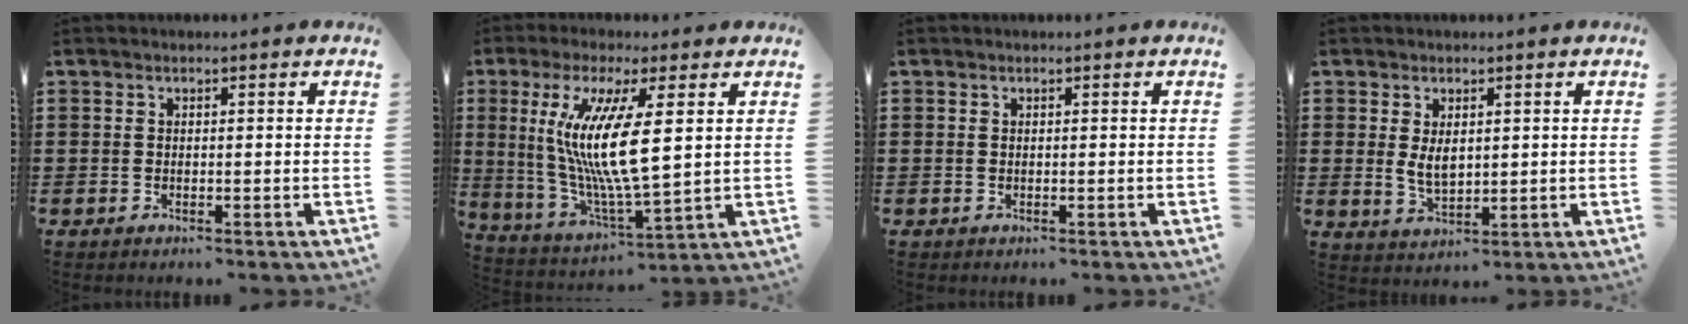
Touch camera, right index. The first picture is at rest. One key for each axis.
{"total": 11.6, "fx": 3.0, "fy": 2.3, "fz": 11.0, "tx": -0.235, "ty": -0.006, "tz": 0.048}
{"total": 0.0}
{"total": 3.5, "fx": 0.8, "fy": 2.0, "fz": 2.7, "tx": -0.048, "ty": 0.003, "tz": 0.013}